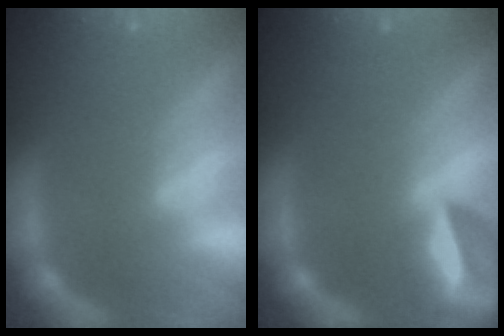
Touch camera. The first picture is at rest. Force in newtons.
{"total": 7.4}